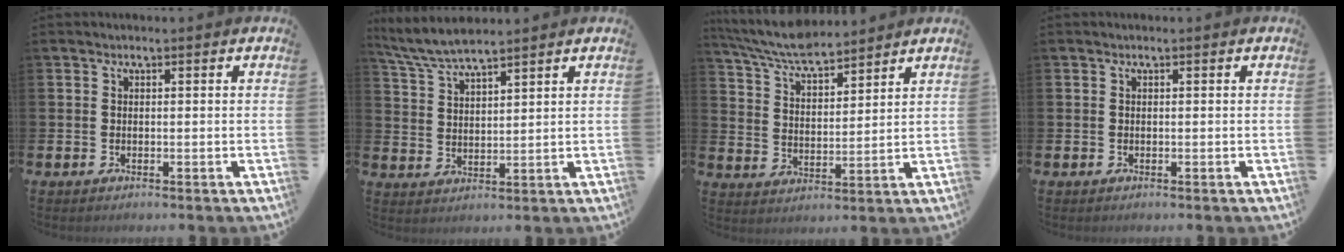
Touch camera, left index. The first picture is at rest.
{"total": 5.9, "force": [5.6, 0.5, 1.9], "torque": [-0.059, -0.018, 0.103]}
{"total": 6.9, "force": [6.5, 1.0, 1.9], "torque": [-0.067, -0.032, 0.118]}
{"total": 0.0}